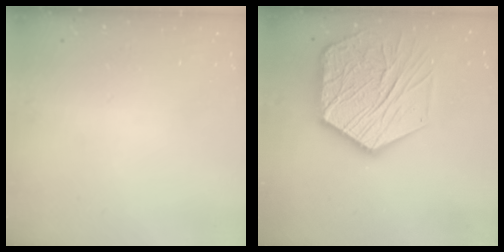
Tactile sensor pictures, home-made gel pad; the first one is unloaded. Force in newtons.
{"total": 22.5, "press": 22.3, "slide": 2.3}